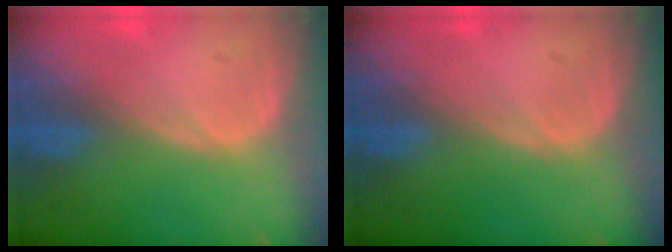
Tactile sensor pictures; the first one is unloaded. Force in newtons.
{"total": 0.0}